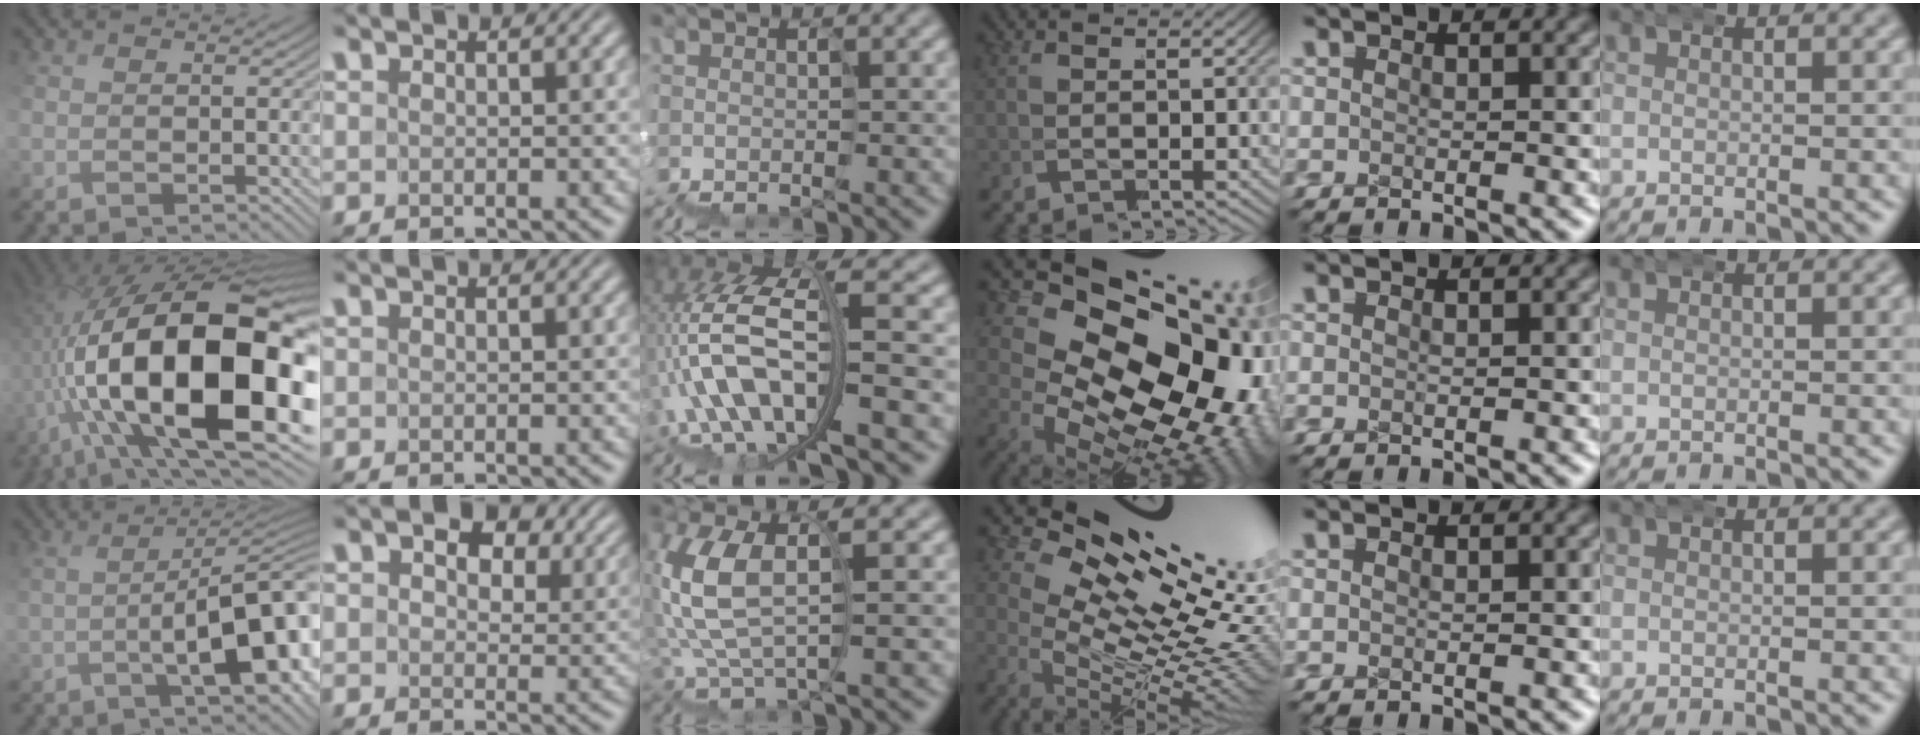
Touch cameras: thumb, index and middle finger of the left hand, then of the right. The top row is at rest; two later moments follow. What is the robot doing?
{"motion": "wrap", "object": "duck tape"}